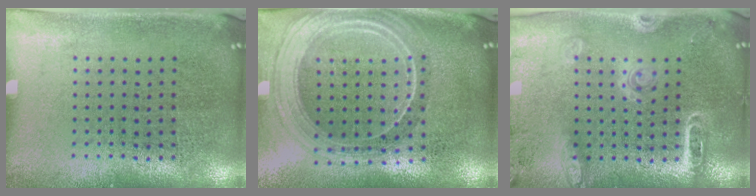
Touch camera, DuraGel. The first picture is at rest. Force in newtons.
{"total": 2.3, "press": 2.0, "slide": 1.2}
{"total": 1.8, "press": 1.7, "slide": 0.6}